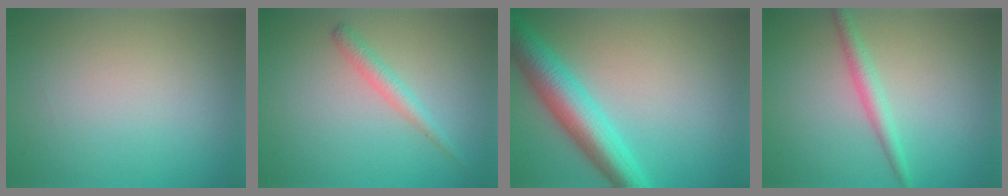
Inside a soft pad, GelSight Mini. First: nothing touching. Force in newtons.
{"total": 1.8, "press": 1.8, "slide": 0.1}
{"total": 6.5, "press": 6.5, "slide": 0.2}
{"total": 2.1, "press": 2.1, "slide": 0.1}